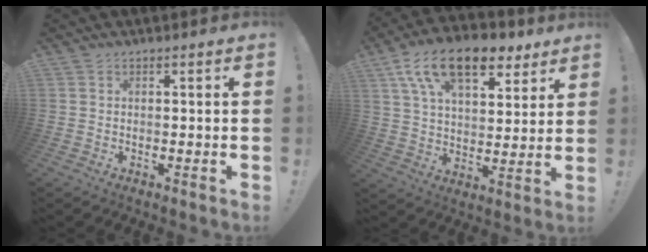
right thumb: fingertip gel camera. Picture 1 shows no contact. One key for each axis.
{"total": 17.8, "fx": 10.4, "fy": 8.7, "fz": 11.6, "tx": -0.193, "ty": -0.049, "tz": 0.183}